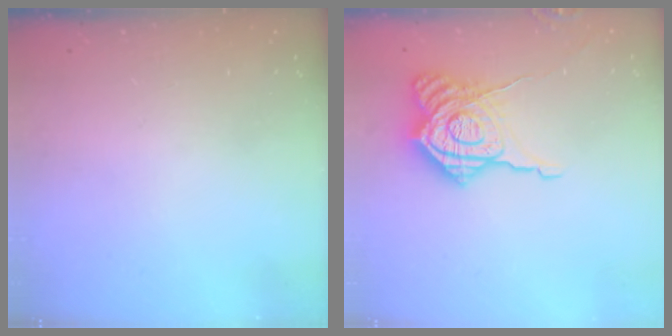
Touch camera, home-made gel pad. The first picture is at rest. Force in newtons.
{"total": 17.6, "press": 17.5, "slide": 1.3}